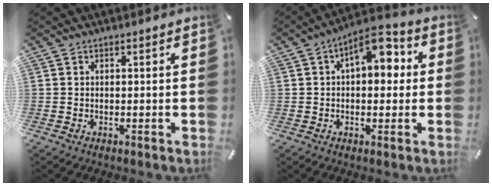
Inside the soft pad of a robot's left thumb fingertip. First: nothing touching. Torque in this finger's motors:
{"motor_torque": [1.48, 1.45, 0.83, 0.00, 0.16]}